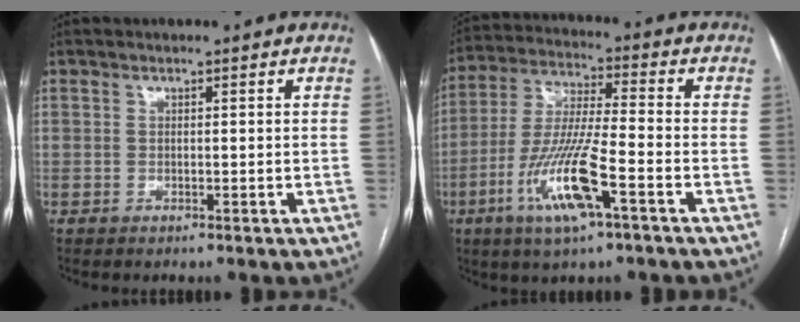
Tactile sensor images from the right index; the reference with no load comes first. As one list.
[{"total": 13.3, "force": [-5.7, 1.3, 12.0], "torque": [-0.248, -0.014, -0.107]}]